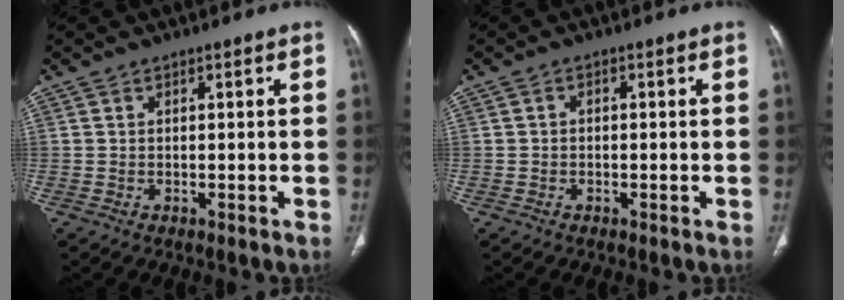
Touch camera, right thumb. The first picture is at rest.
{"total": 0.8, "force": [-0.2, 0.6, 0.5], "torque": [-0.005, 0.003, -0.007]}